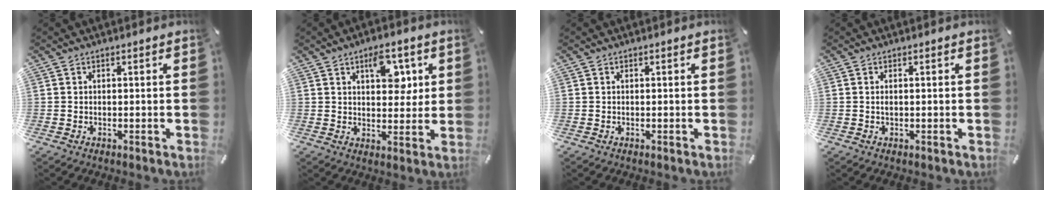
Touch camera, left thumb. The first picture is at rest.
{"total": 8.6, "force": [3.8, 5.0, 5.9], "torque": [-0.063, -0.010, 0.056]}
{"total": 0.0}
{"total": 0.8, "force": [0.0, 0.3, 0.7], "torque": [-0.014, 0.003, -0.001]}